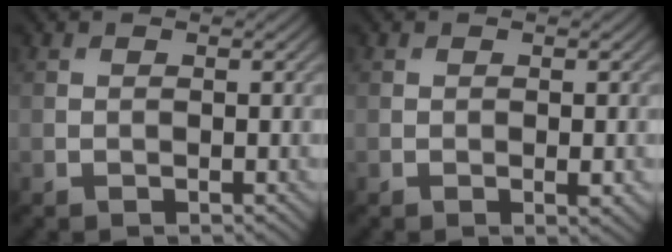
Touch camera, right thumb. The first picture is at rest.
{"total": 1.1, "force": [-0.3, 0.4, 1.1], "torque": [-0.018, -0.006, -0.003]}